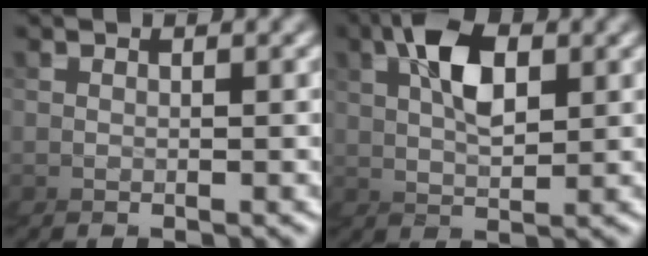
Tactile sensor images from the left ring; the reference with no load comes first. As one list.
[{"total": 3.1, "force": [2.7, 0.3, 1.4], "torque": [-0.054, 0.023, 0.029]}]